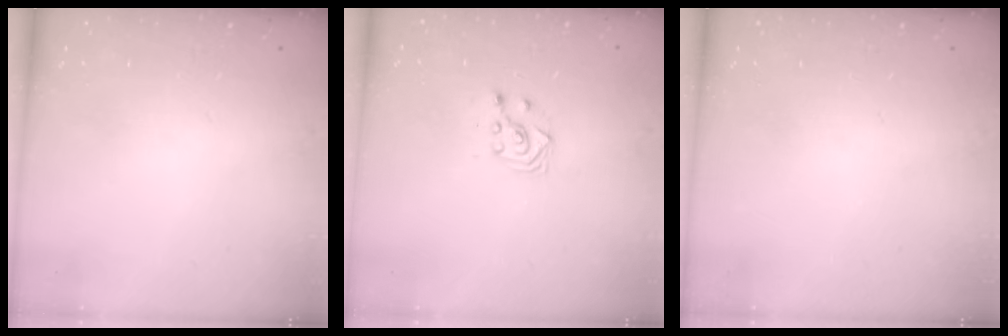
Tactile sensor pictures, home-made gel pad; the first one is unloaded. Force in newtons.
{"total": 3.1, "press": 2.9, "slide": 0.9}
{"total": 0.0}